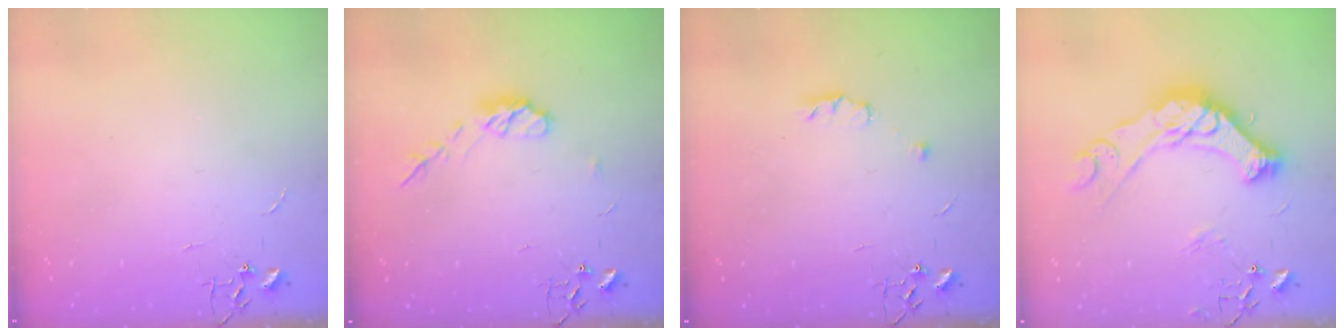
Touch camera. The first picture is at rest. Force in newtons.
{"total": 7.4, "press": 7.4, "slide": 0.4}
{"total": 4.9, "press": 4.8, "slide": 0.8}
{"total": 19.0, "press": 18.9, "slide": 1.9}